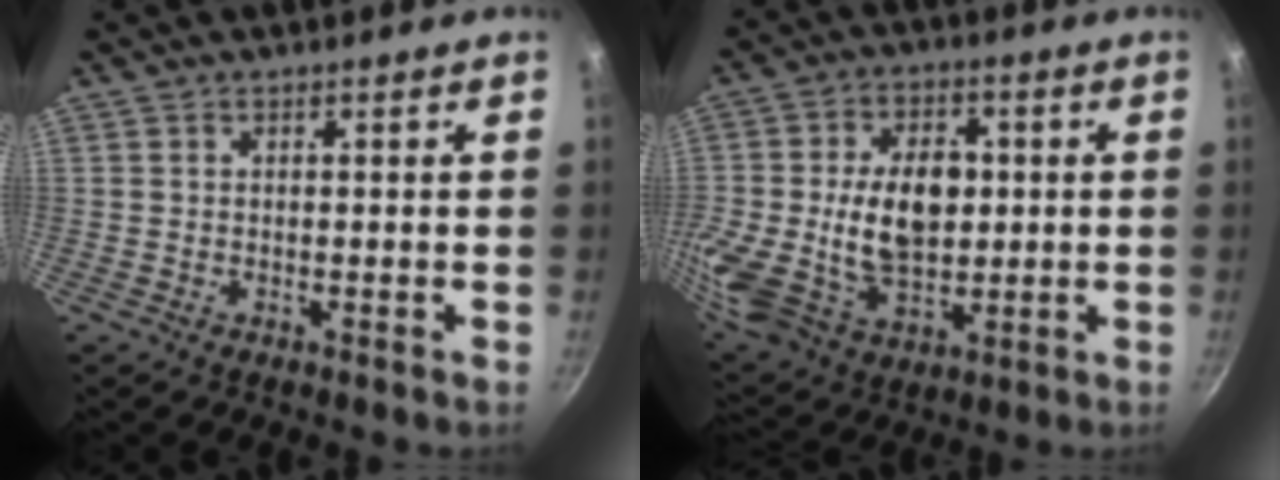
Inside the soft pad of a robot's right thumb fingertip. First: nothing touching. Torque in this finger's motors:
{"motor_torque": [2.50, 2.51, 2.07, -0.20, 0.20]}